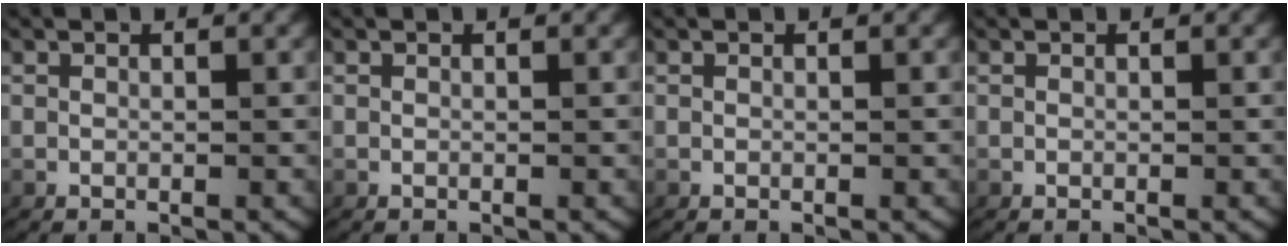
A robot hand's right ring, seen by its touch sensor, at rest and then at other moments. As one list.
[{"total": 0.0}, {"total": 0.0}, {"total": 0.0}]